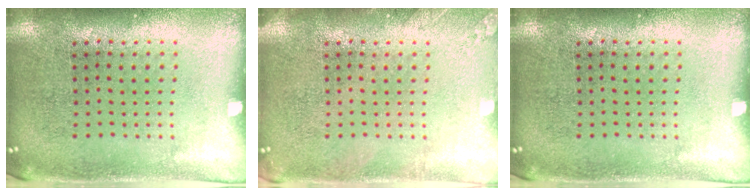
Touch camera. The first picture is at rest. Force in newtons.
{"total": 1.2, "press": 1.2, "slide": 0.1}
{"total": 0.0}